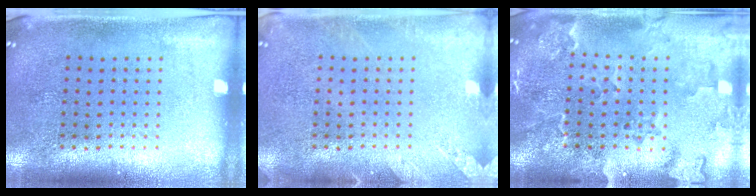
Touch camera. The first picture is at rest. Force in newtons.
{"total": 1.9, "press": 1.8, "slide": 0.2}
{"total": 2.4, "press": 2.2, "slide": 1.0}